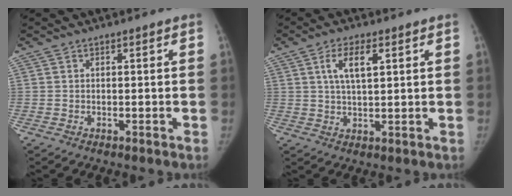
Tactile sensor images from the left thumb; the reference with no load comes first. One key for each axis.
{"total": 5.9, "fx": 2.3, "fy": 2.4, "fz": 5.0, "tx": -0.088, "ty": -0.003, "tz": 0.044}